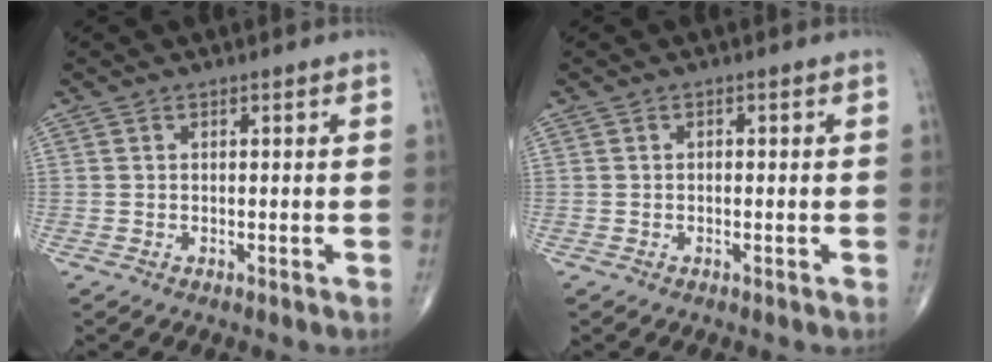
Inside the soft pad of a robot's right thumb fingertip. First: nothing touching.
{"total": 0.5, "force": [0.0, 0.3, 0.4], "torque": [-0.006, 0.000, -0.001]}